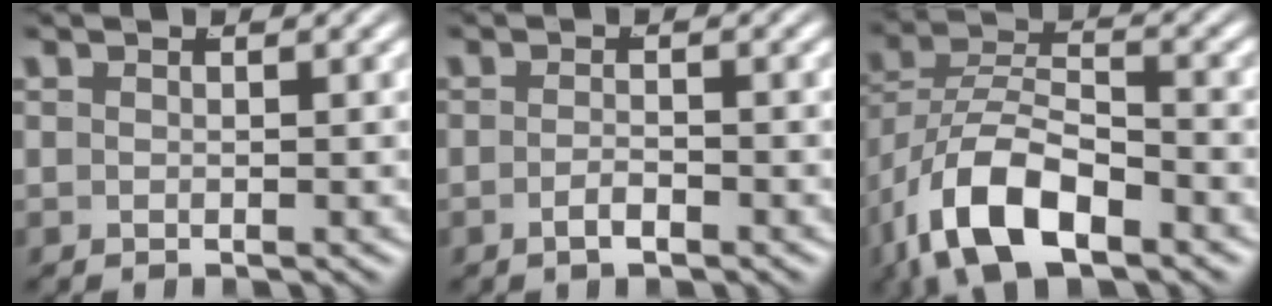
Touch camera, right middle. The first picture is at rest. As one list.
[{"total": 1.6, "force": [-1.4, 0.1, 0.9], "torque": [-0.016, -0.003, -0.025]}, {"total": 7.6, "force": [-2.9, 4.5, 5.5], "torque": [-0.121, -0.031, -0.035]}]